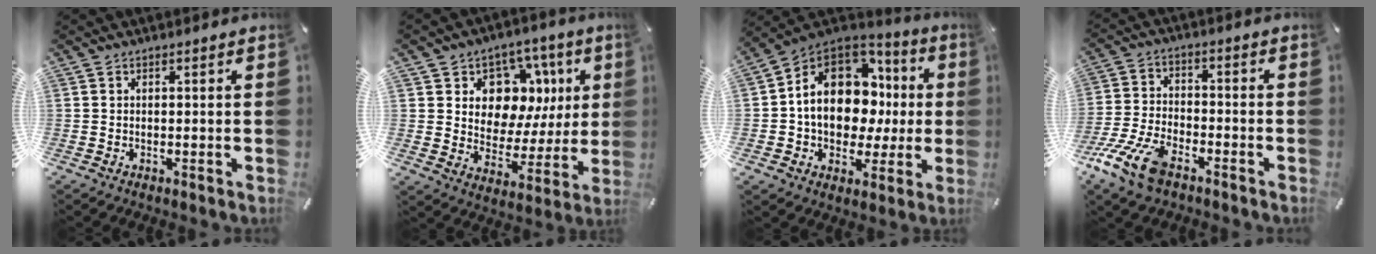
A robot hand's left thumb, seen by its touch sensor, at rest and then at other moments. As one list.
[{"total": 10.6, "force": [4.3, 8.8, 4.1], "torque": [-0.056, -0.048, 0.081]}, {"total": 15.9, "force": [1.6, 12.1, 10.3], "torque": [-0.179, -0.014, 0.028]}, {"total": 12.4, "force": [-7.6, 6.3, 7.5], "torque": [-0.154, 0.037, -0.142]}]